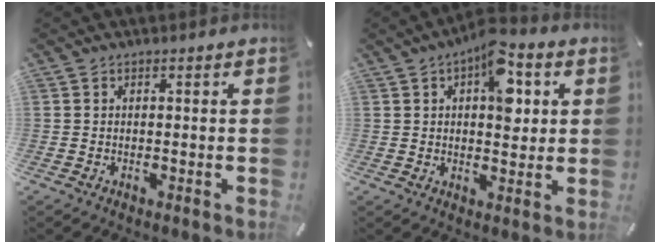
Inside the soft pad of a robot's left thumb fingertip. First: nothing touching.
{"total": 10.8, "force": [3.7, 6.0, 8.2], "torque": [-0.089, -0.018, 0.058]}